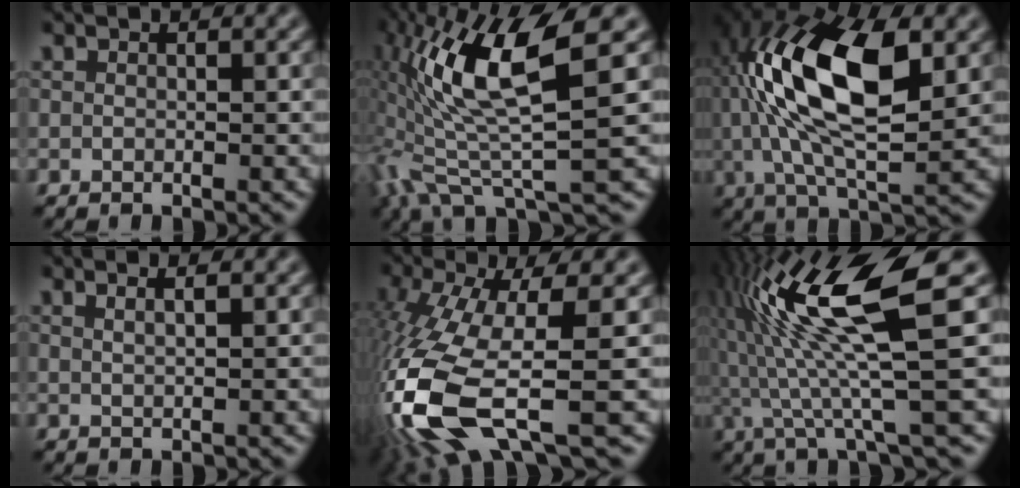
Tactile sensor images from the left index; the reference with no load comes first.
{"total": 12.0, "force": [2.8, 2.9, 11.3], "torque": [-0.219, 0.004, 0.050]}
{"total": 12.6, "force": [2.0, 4.9, 11.4], "torque": [-0.211, 0.017, 0.030]}
{"total": 1.9, "force": [1.1, 0.6, 1.4], "torque": [-0.006, 0.001, 0.002]}
{"total": 13.3, "force": [-4.7, 4.4, 11.7], "torque": [-0.286, -0.031, -0.075]}
{"total": 12.3, "force": [1.4, 2.0, 12.0], "torque": [-0.222, 0.017, 0.024]}